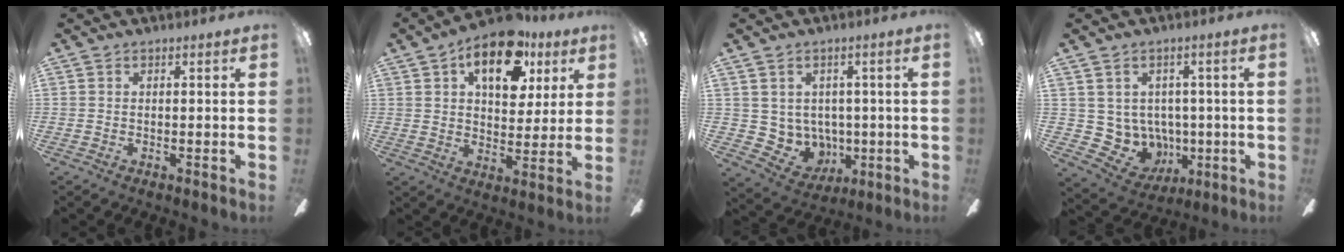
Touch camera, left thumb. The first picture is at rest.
{"total": 16.3, "force": [8.2, 8.8, 10.9], "torque": [-0.142, -0.022, 0.137]}
{"total": 6.3, "force": [2.6, 5.7, 0.8], "torque": [-0.043, -0.019, 0.061]}
{"total": 8.4, "force": [0.7, 8.1, 2.0], "torque": [-0.073, -0.022, 0.028]}